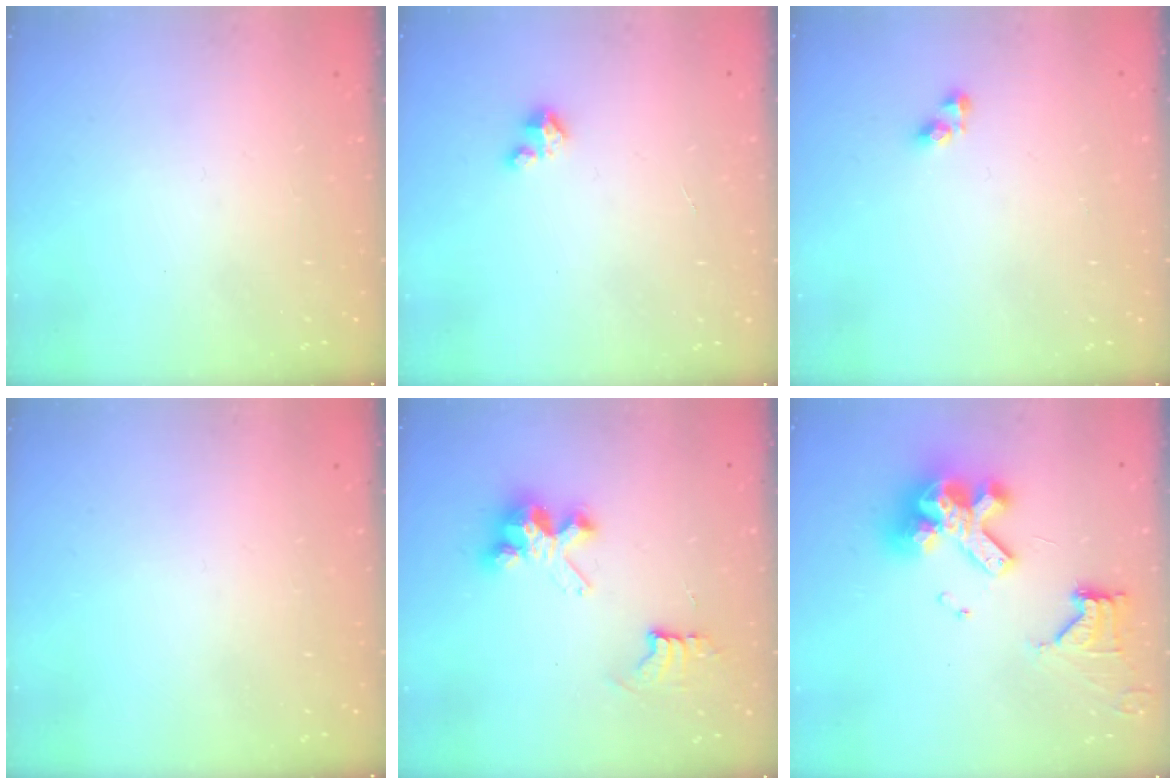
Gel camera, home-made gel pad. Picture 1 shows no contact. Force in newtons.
{"total": 3.4, "press": 3.4, "slide": 0.3}
{"total": 4.0, "press": 4.0, "slide": 0.2}
{"total": 0.0}
{"total": 9.8, "press": 9.8, "slide": 0.8}
{"total": 16.0, "press": 15.9, "slide": 1.8}